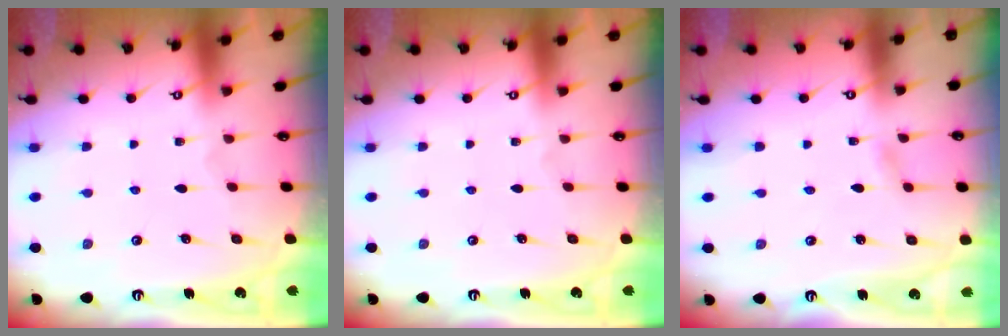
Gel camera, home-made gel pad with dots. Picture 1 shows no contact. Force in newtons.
{"total": 0.0}
{"total": 1.4, "press": 1.4, "slide": 0.2}